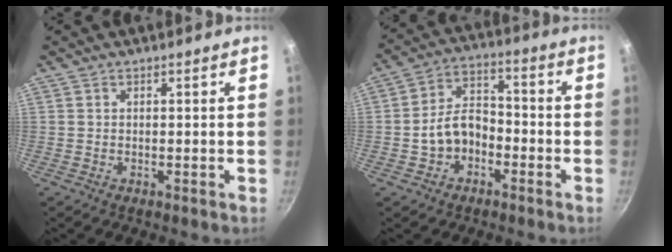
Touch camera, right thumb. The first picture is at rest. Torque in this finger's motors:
{"motor_torque": [-0.08, 0.40, 0.52, -0.90, 0.16]}